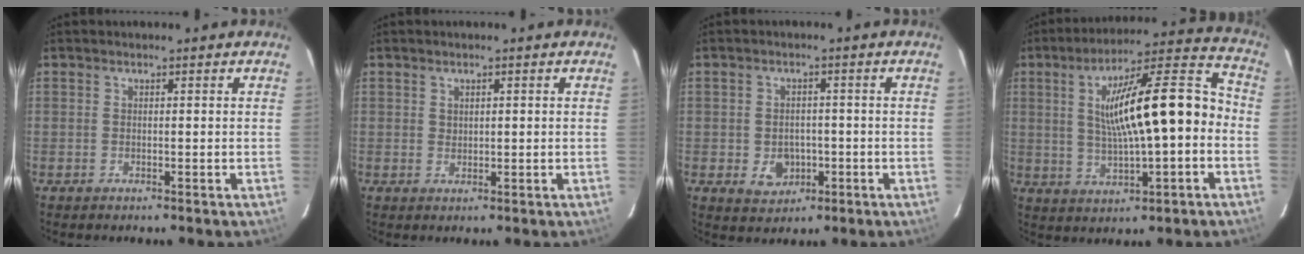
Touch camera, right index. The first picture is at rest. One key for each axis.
{"total": 1.1, "fx": 0.5, "fy": 0.8, "fz": 0.4, "tx": -0.006, "ty": 0.004, "tz": 0.011}
{"total": 5.0, "fx": -1.3, "fy": 4.3, "fz": 2.3, "tx": -0.048, "ty": 0.005, "tz": -0.005}
{"total": 18.2, "fx": -0.1, "fy": 4.4, "fz": 17.6, "tx": -0.277, "ty": 0.032, "tz": 0.009}